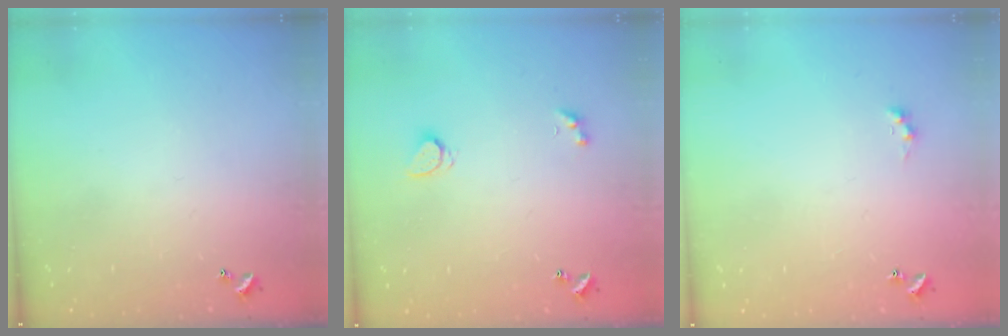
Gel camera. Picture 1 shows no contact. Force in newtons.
{"total": 2.1, "press": 2.0, "slide": 0.4}
{"total": 0.8, "press": 0.7, "slide": 0.4}